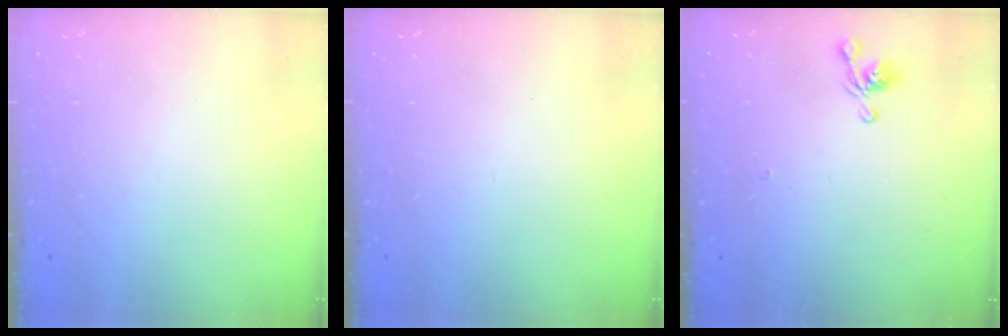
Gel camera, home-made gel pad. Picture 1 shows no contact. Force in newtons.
{"total": 0.0}
{"total": 4.0, "press": 4.0, "slide": 0.4}